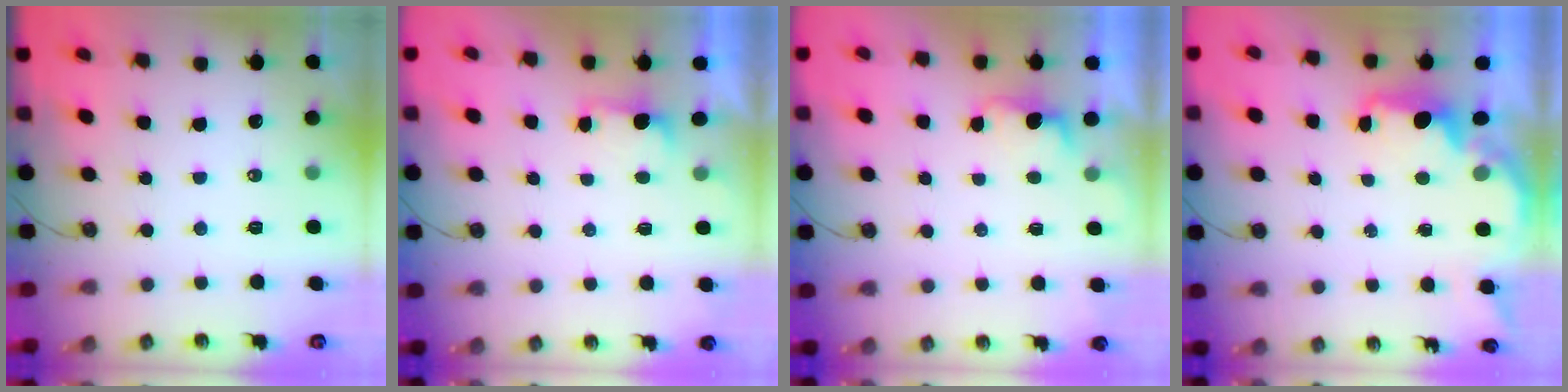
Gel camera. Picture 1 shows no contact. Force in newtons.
{"total": 1.1, "press": 0.8, "slide": 0.7}
{"total": 1.2, "press": 0.9, "slide": 0.7}
{"total": 1.8, "press": 1.7, "slide": 0.5}